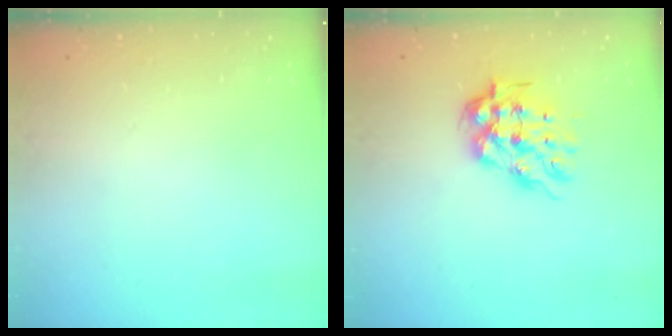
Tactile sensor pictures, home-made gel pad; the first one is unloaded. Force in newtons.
{"total": 9.3, "press": 9.3, "slide": 1.2}